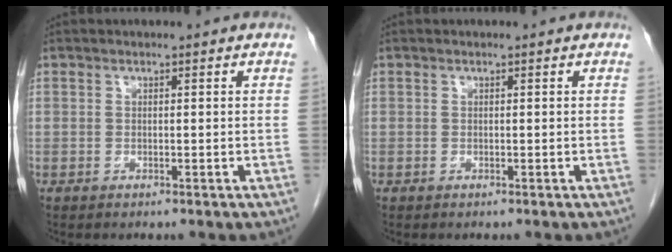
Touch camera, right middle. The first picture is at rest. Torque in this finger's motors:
{"motor_torque": [0.02, -0.01, -0.01, -0.01]}